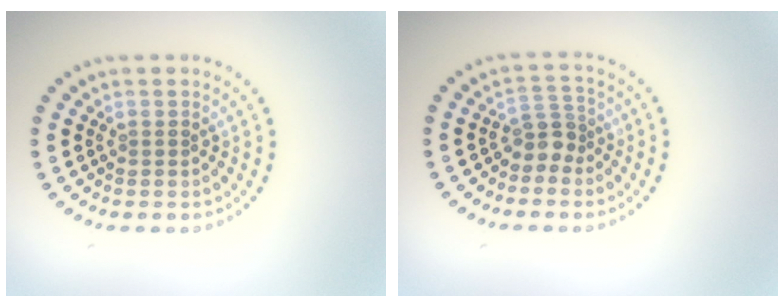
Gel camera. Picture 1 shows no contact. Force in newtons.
{"total": 2.3, "press": 1.8, "slide": 1.5}